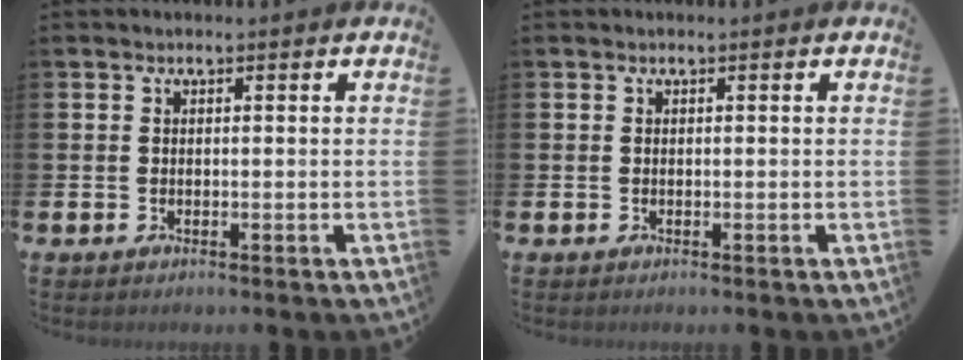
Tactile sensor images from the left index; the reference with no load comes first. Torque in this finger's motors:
{"motor_torque": [-0.02, 0.05, 0.01, 0.01]}